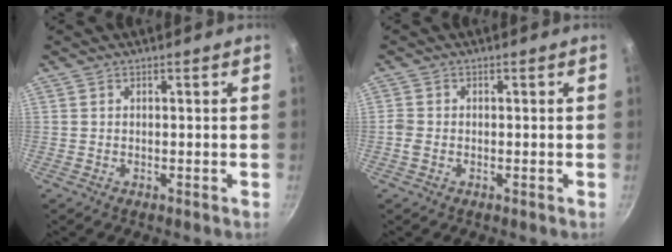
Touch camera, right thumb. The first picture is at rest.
{"total": 1.7, "force": [-0.6, 1.3, 1.0], "torque": [-0.021, 0.003, -0.016]}